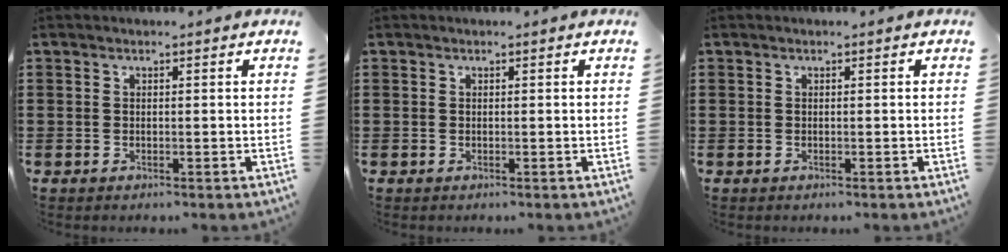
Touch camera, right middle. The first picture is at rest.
{"total": 0.0}
{"total": 0.0}